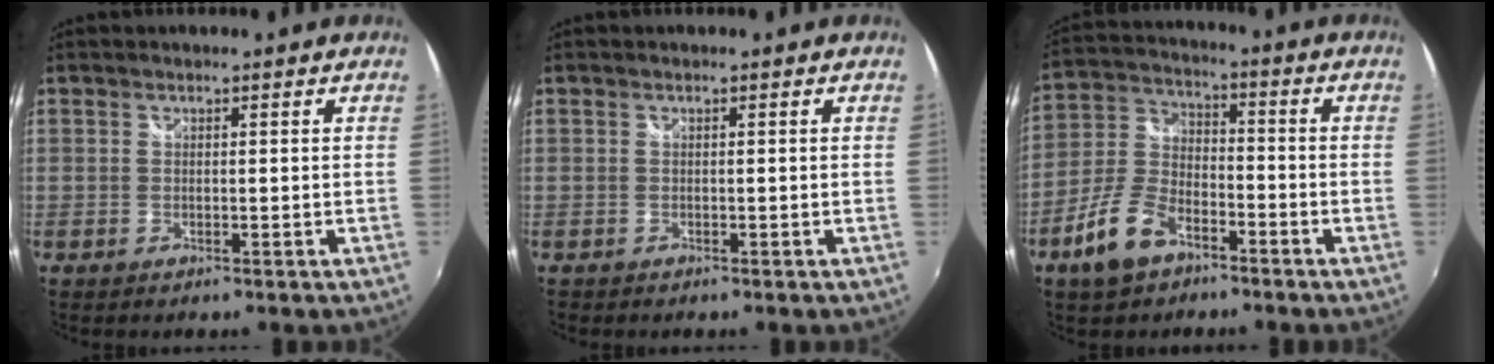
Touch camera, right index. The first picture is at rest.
{"total": 0.6, "force": [-0.4, 0.4, -0.1], "torque": [-0.001, -0.001, -0.009]}
{"total": 10.8, "force": [-6.6, 5.6, 6.5], "torque": [-0.149, 0.007, -0.124]}